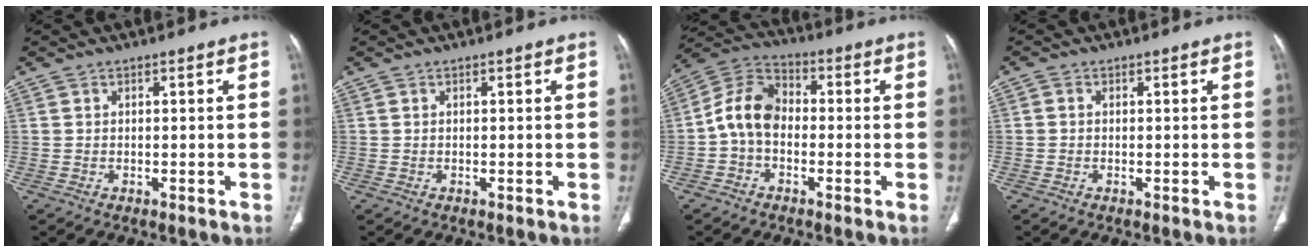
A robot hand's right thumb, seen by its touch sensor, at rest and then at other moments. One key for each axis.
{"total": 0.0}
{"total": 9.0, "fx": -1.4, "fy": 6.4, "fz": 6.1, "tx": -0.100, "ty": 0.032, "tz": -0.042}
{"total": 0.6, "fx": -0.1, "fy": 0.5, "fz": 0.3, "tx": -0.003, "ty": 0.001, "tz": -0.004}